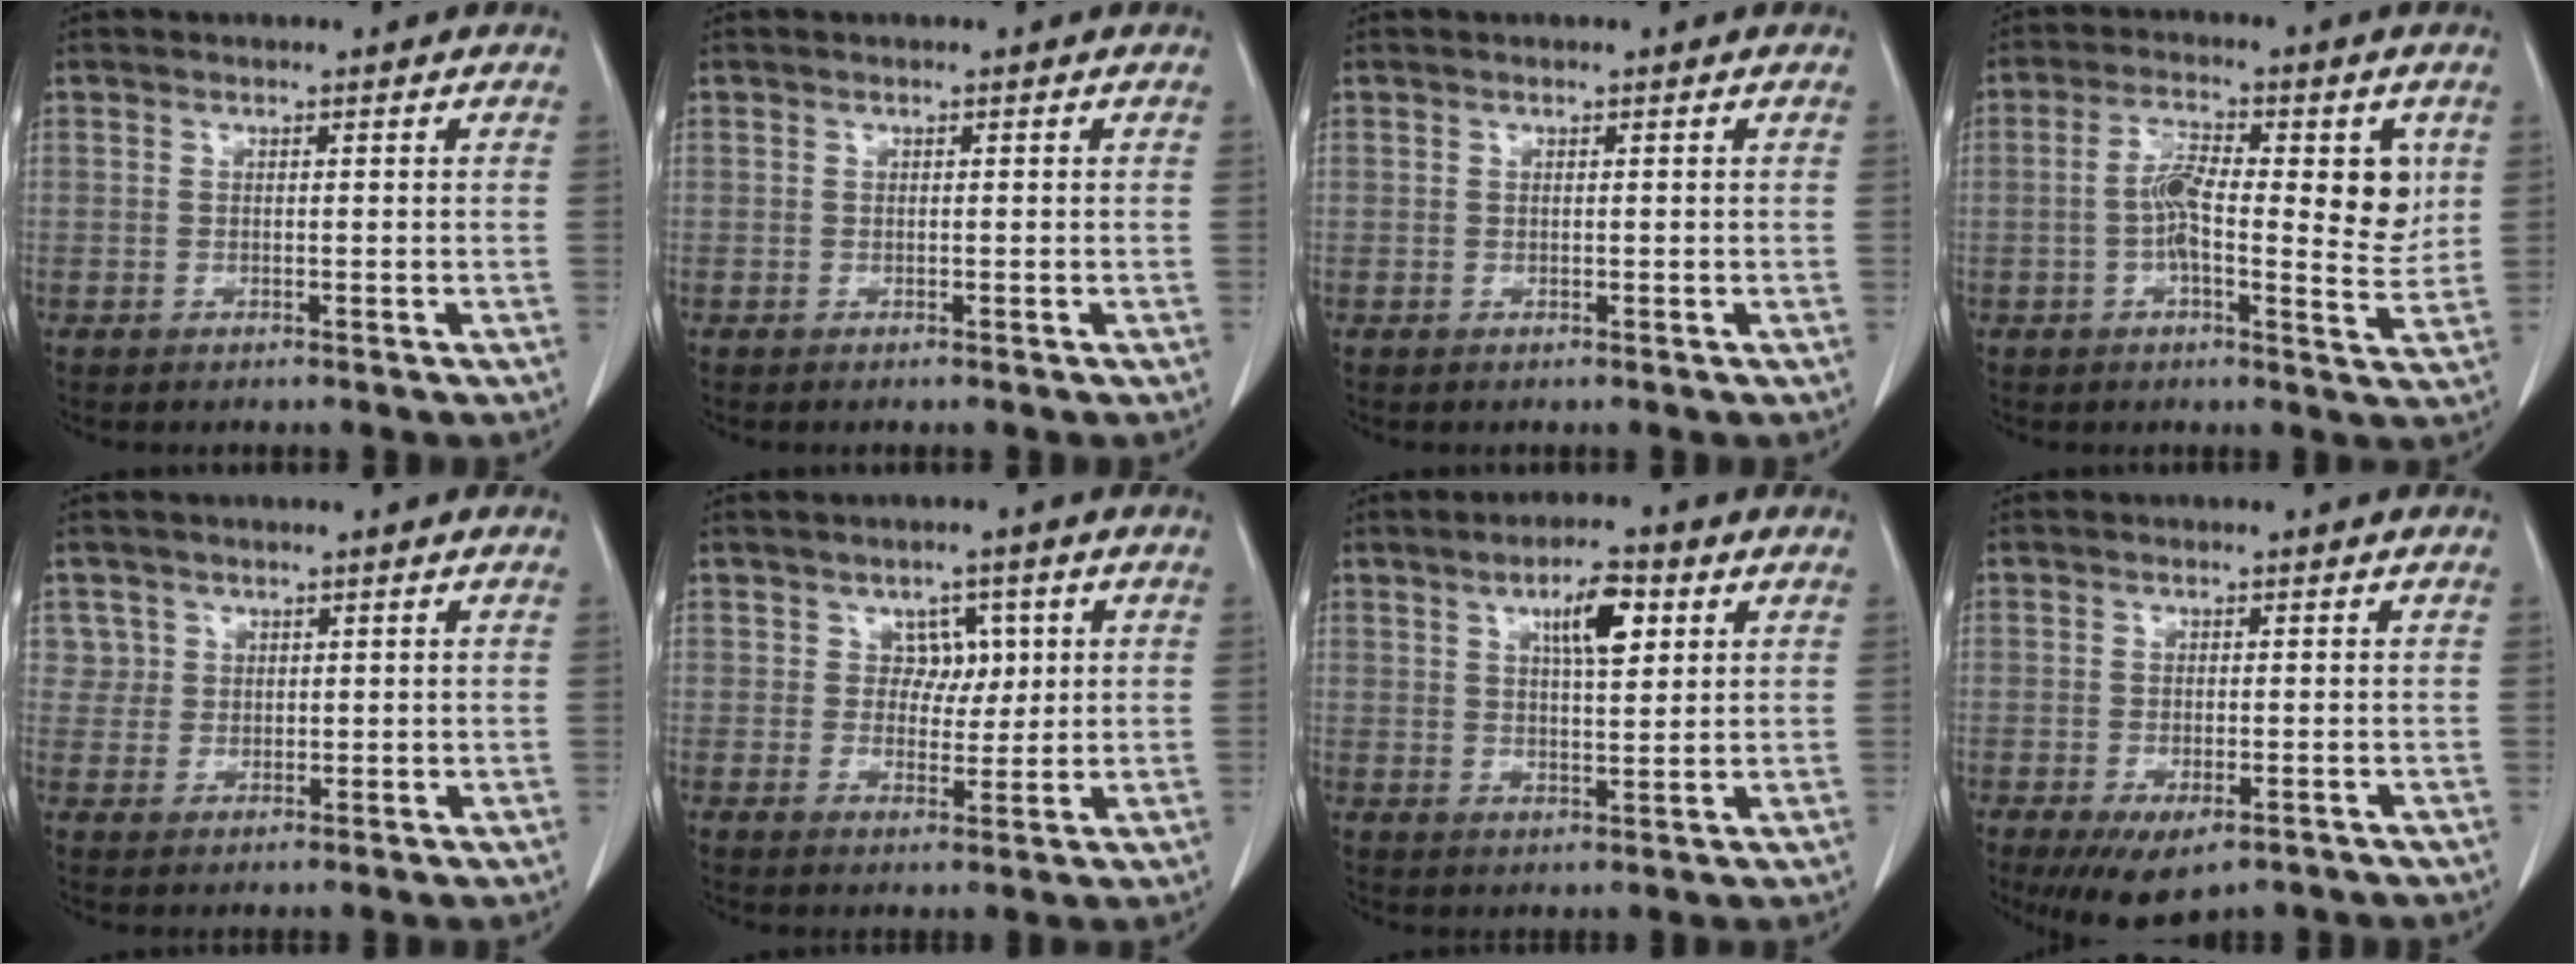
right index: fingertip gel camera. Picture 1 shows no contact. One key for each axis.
{"total": 0.0}
{"total": 0.0}
{"total": 10.8, "fx": 1.2, "fy": 3.4, "fz": 10.2, "tx": -0.160, "ty": 0.012, "tz": 0.012}
{"total": 3.0, "fx": 1.4, "fy": 2.7, "fz": -0.3, "tx": 0.024, "ty": 0.004, "tz": 0.019}
{"total": 3.7, "fx": 1.1, "fy": 2.9, "fz": 2.0, "tx": -0.016, "ty": 0.004, "tz": 0.016}
{"total": 6.7, "fx": 2.9, "fy": 1.8, "fz": 5.8, "tx": -0.098, "ty": 0.006, "tz": 0.047}
{"total": 7.0, "fx": -4.3, "fy": 2.7, "fz": 4.8, "tx": -0.075, "ty": -0.015, "tz": -0.064}